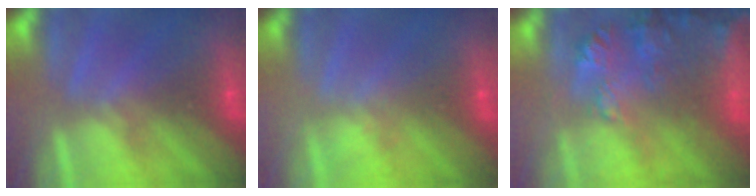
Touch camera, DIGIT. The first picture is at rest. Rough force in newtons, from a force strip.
{"total": 1.7}
{"total": 9.0}